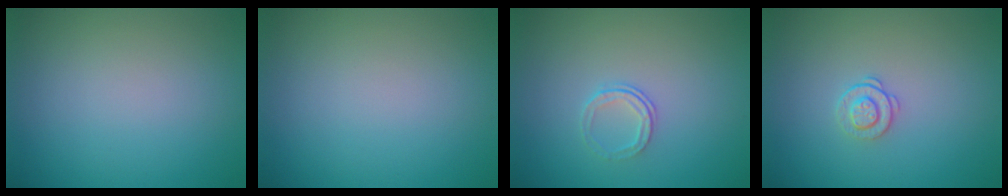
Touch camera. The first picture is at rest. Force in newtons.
{"total": 0.0}
{"total": 1.3, "press": 0.9, "slide": 0.9}
{"total": 1.4, "press": 0.9, "slide": 1.0}